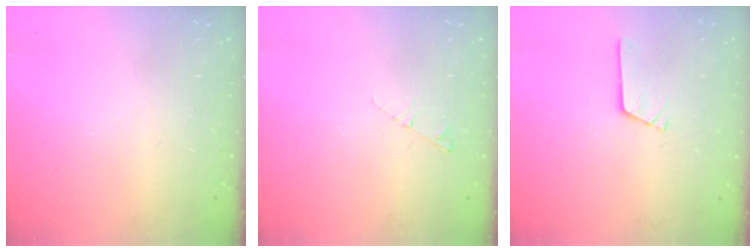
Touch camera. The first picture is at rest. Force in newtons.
{"total": 2.7, "press": 2.6, "slide": 0.3}
{"total": 2.9, "press": 2.9, "slide": 0.2}